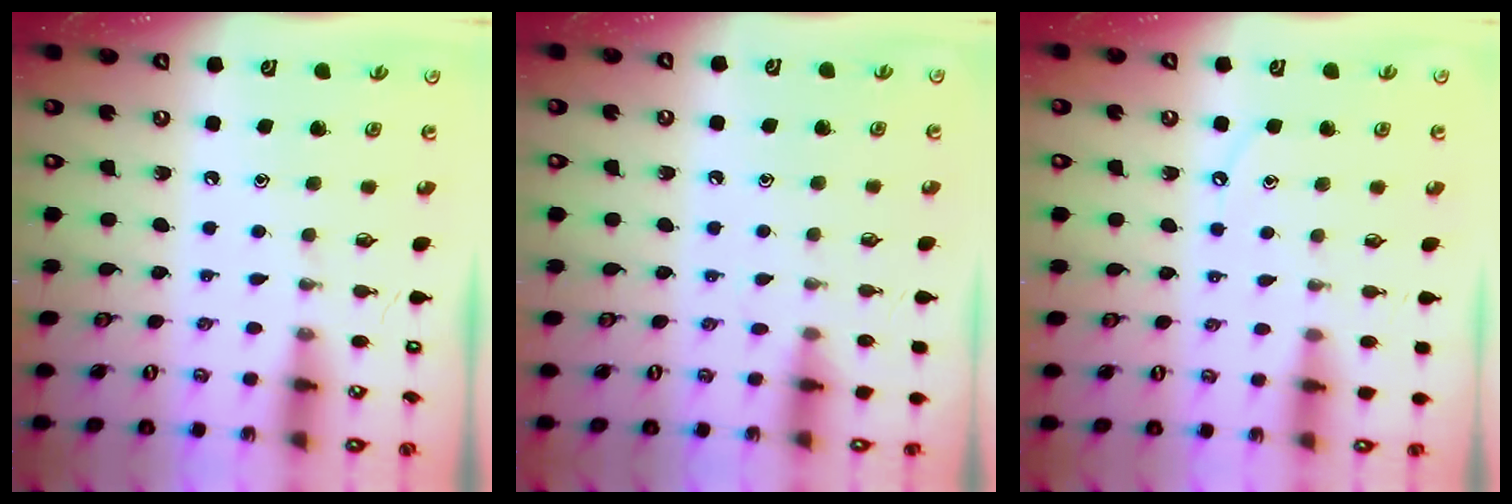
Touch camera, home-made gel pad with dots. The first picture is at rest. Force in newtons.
{"total": 5.8, "press": 5.8, "slide": 0.8}
{"total": 3.6, "press": 3.5, "slide": 0.5}